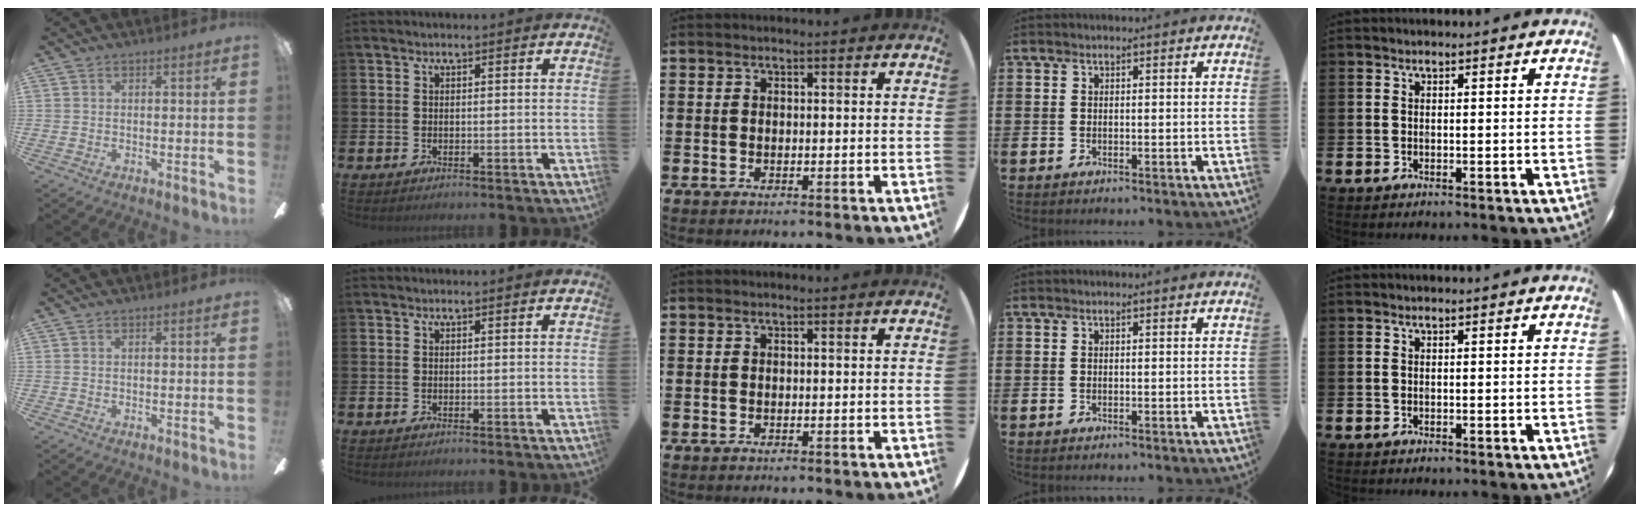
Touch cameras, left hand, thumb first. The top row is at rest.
{}